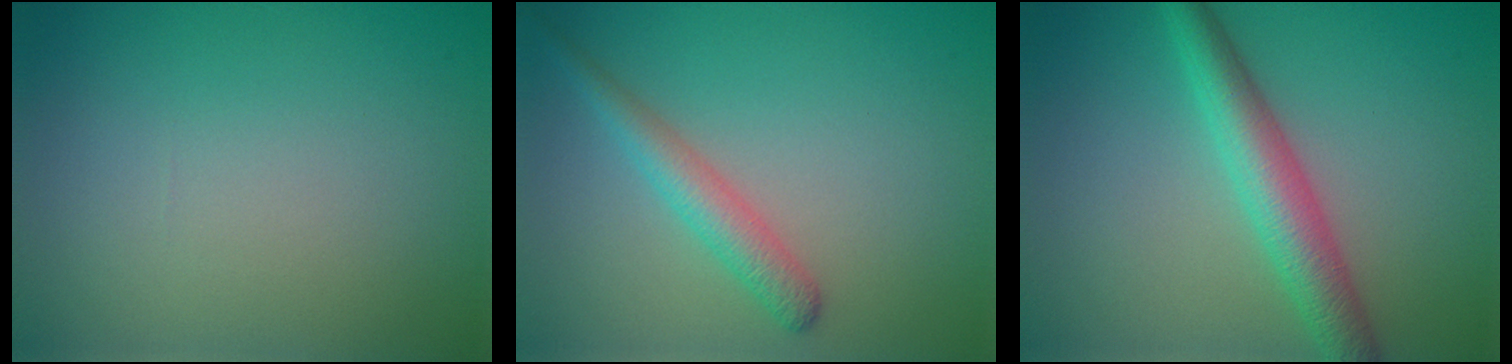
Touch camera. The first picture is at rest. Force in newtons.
{"total": 2.7, "press": 2.7, "slide": 0.1}
{"total": 4.5, "press": 4.5, "slide": 0.1}